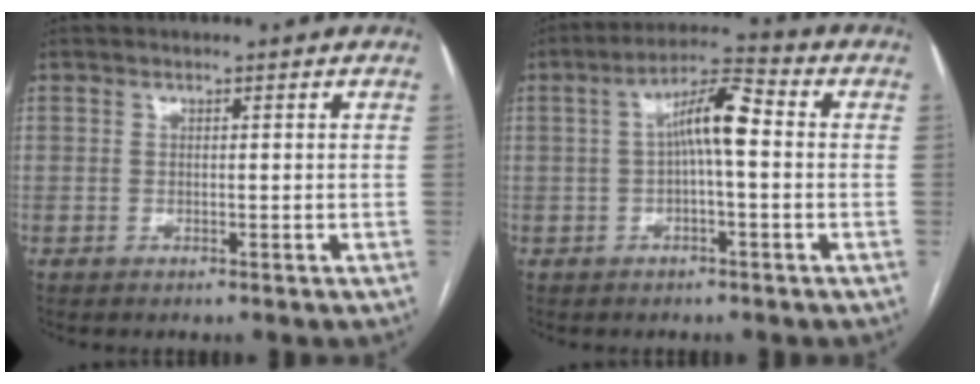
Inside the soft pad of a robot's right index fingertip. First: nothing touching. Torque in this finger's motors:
{"motor_torque": [0.54, -0.07, 0.29, 0.10]}